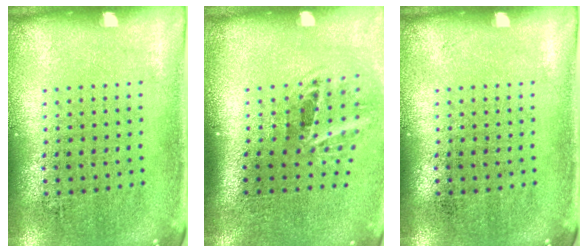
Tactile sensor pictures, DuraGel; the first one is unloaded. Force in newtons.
{"total": 2.0, "press": 1.2, "slide": 1.6}
{"total": 0.0}